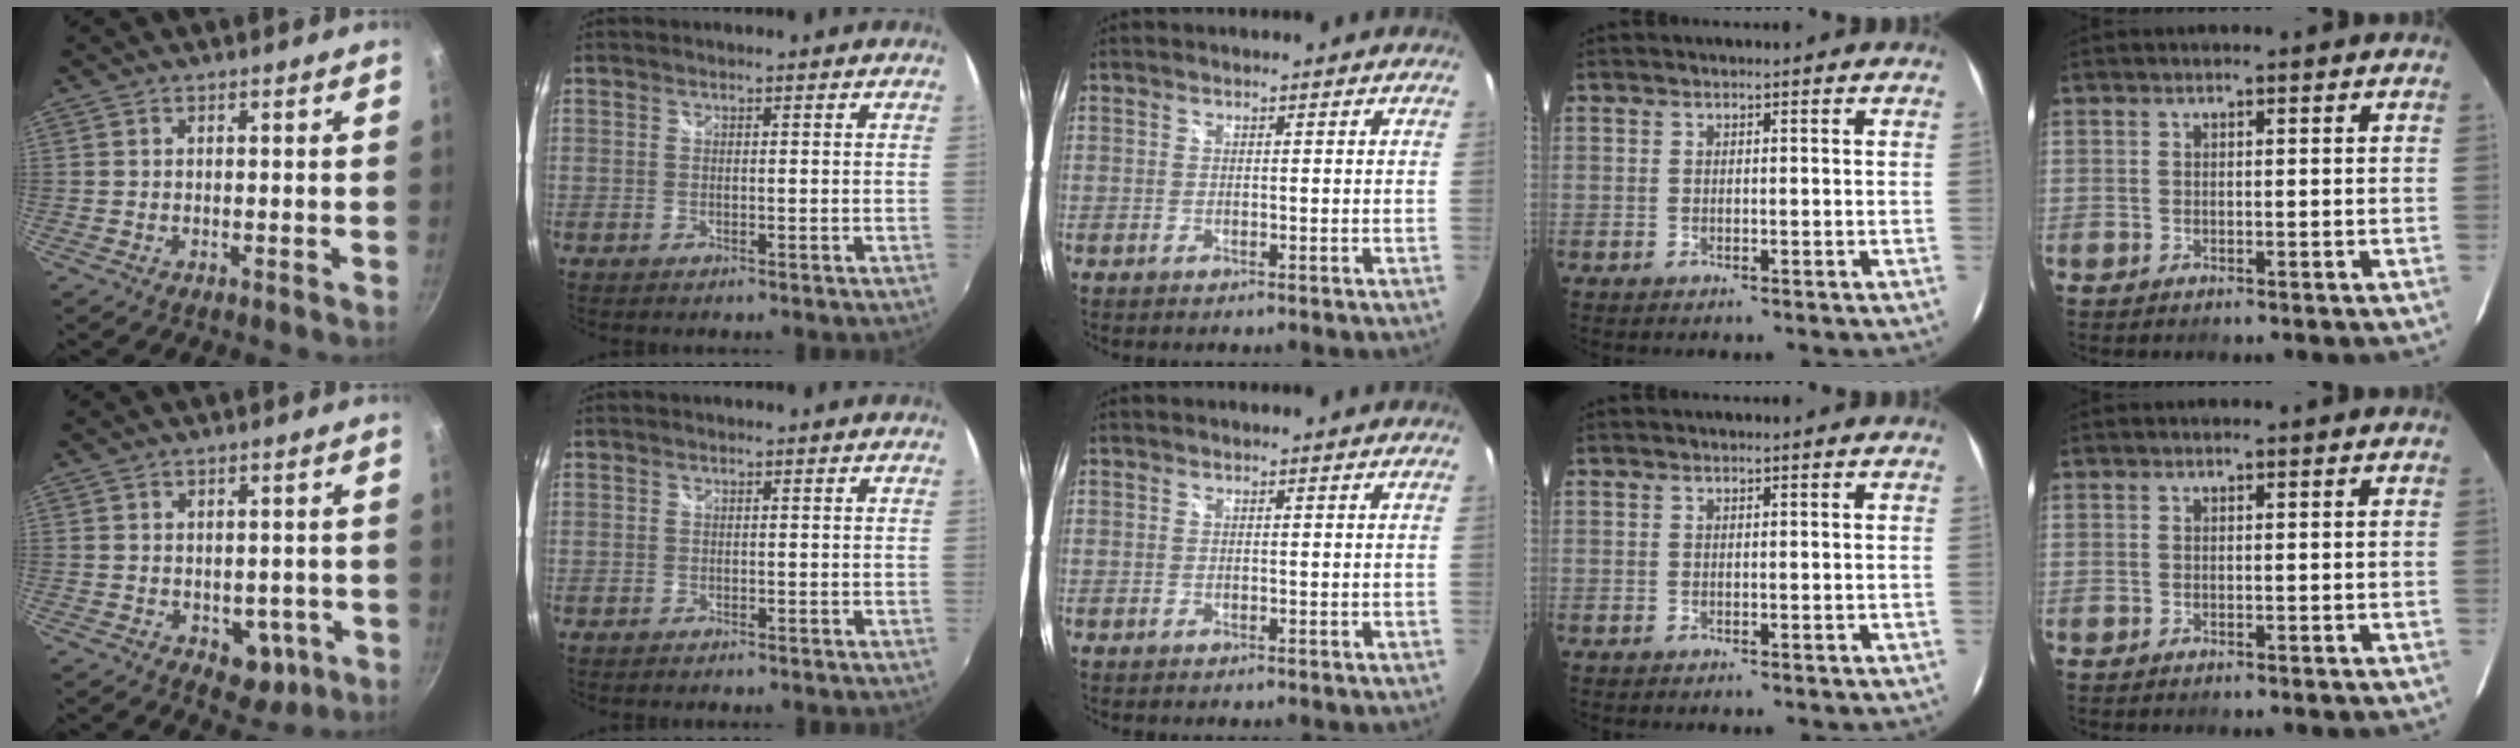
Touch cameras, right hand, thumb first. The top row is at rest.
{"thumb": {"total": 6.7, "force": [-2.0, 4.7, 4.4], "torque": [-0.017, 0.010, -0.013]}}